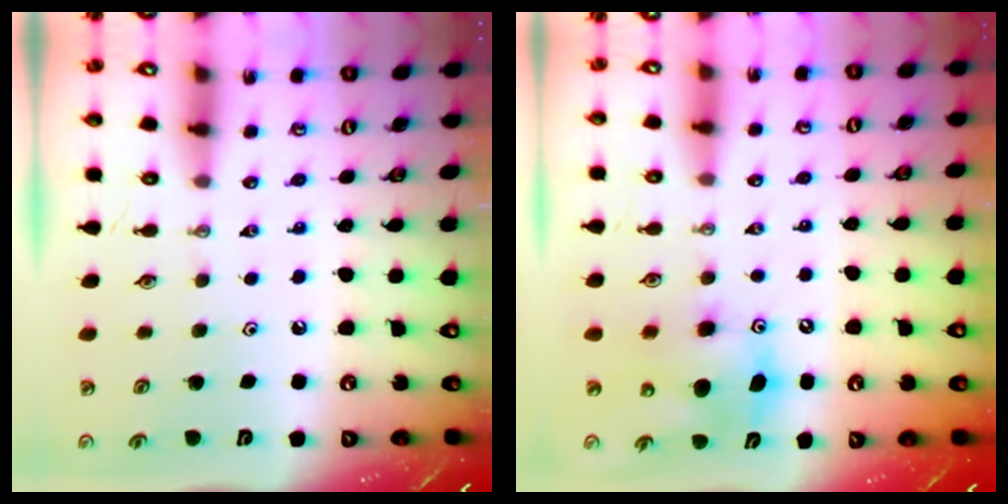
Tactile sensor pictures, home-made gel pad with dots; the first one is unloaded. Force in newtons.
{"total": 9.1, "press": 9.0, "slide": 1.8}